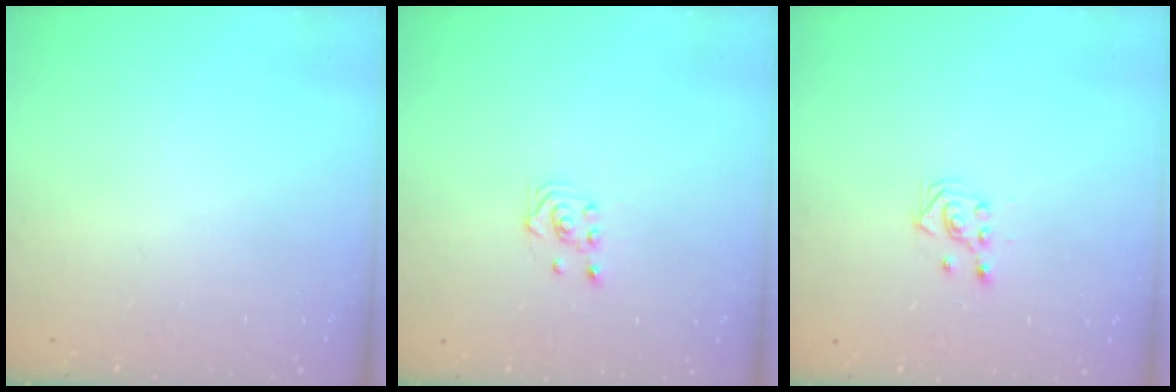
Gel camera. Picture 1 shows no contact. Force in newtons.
{"total": 2.9, "press": 2.6, "slide": 1.4}
{"total": 3.0, "press": 2.8, "slide": 1.0}